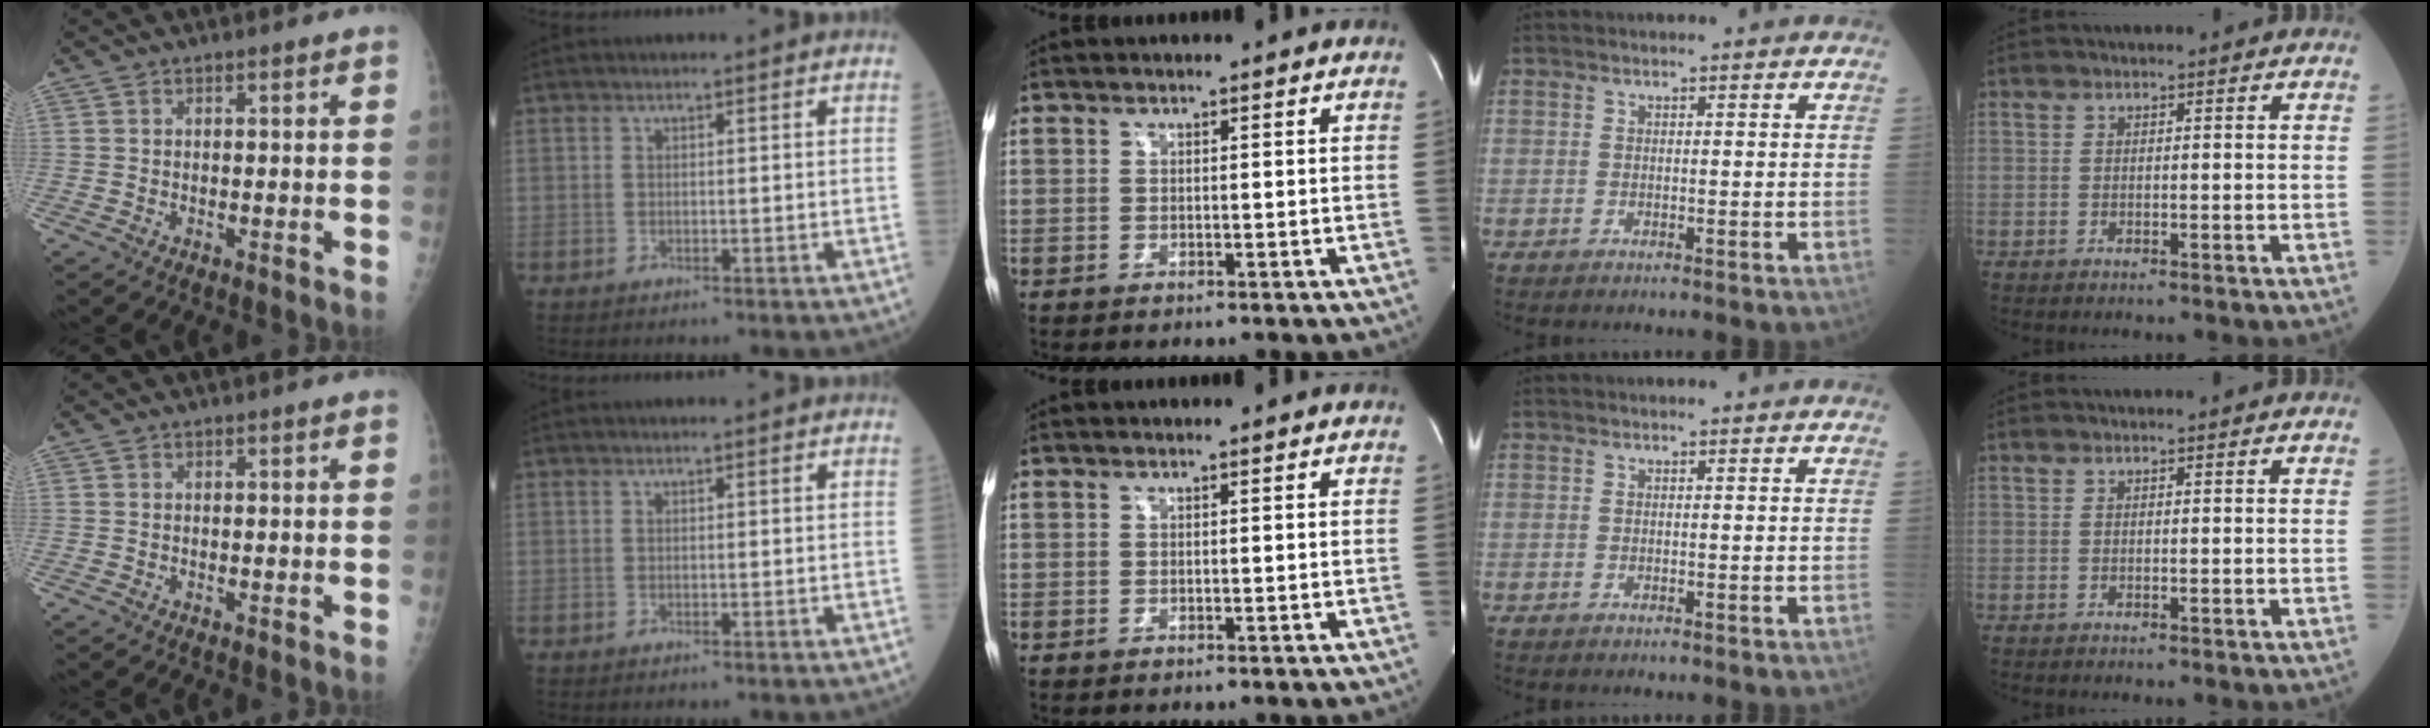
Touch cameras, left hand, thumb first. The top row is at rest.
{}